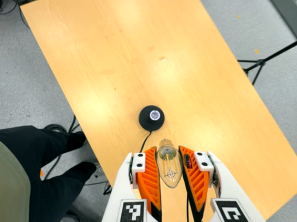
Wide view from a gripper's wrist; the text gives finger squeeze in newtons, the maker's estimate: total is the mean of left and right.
{"total": 19.3, "left": 21.6, "right": 17.1}